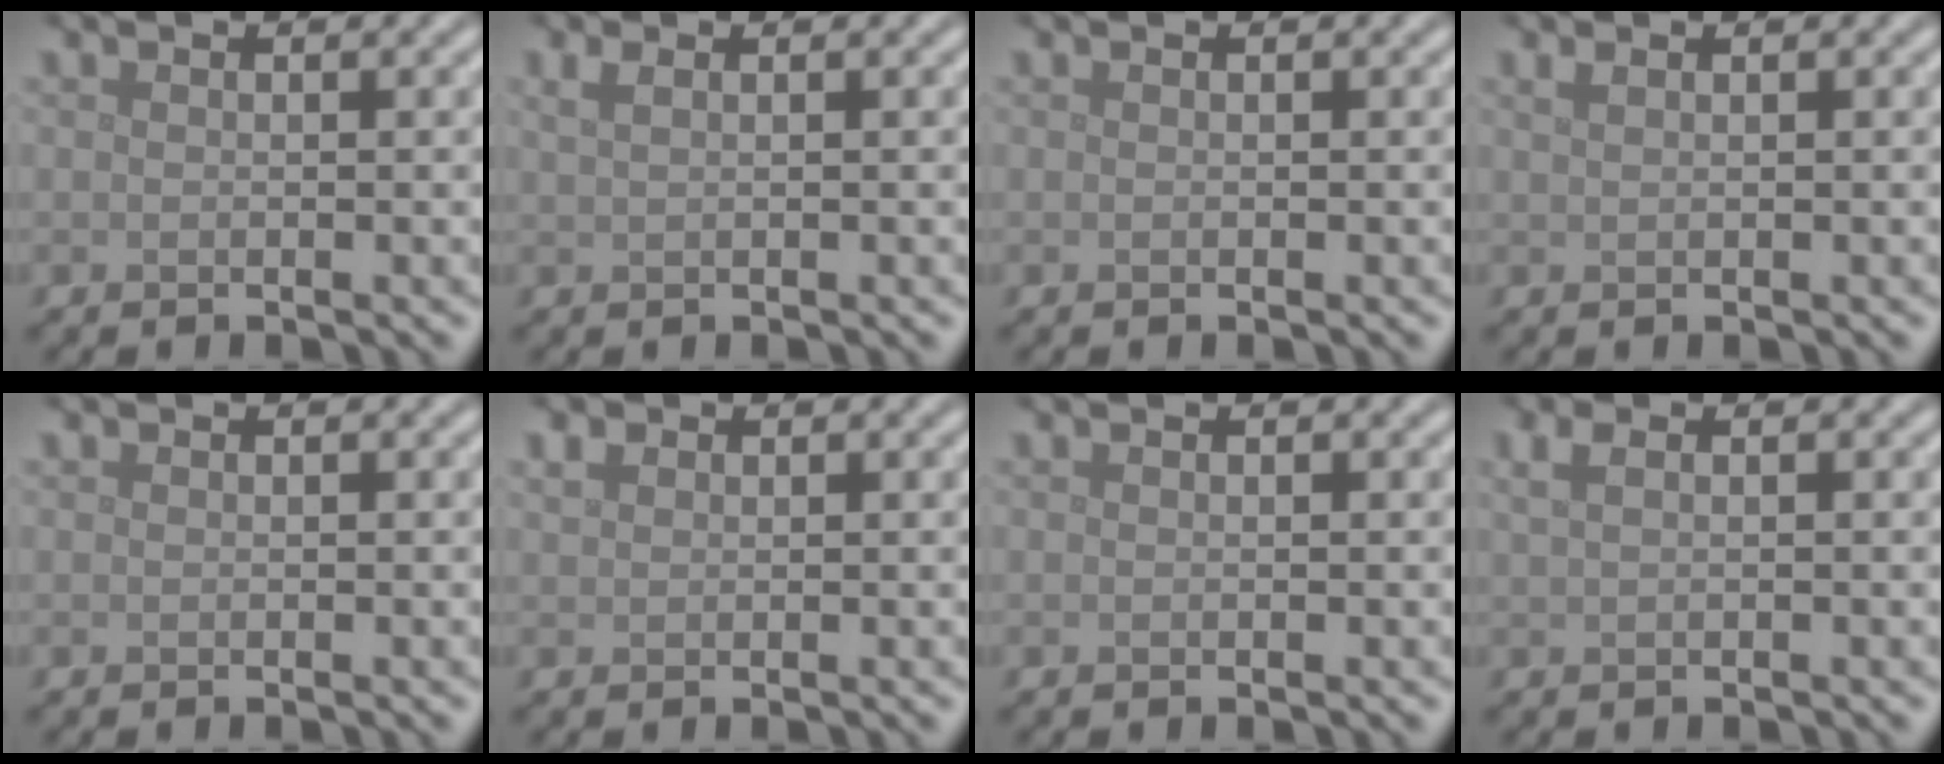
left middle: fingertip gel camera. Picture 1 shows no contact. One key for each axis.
{"total": 1.3, "fx": 0.8, "fy": 0.5, "fz": 0.9, "tx": -0.016, "ty": 0.004, "tz": 0.014}
{"total": 0.0}
{"total": 0.7, "fx": 0.5, "fy": 0.3, "fz": 0.4, "tx": -0.009, "ty": 0.004, "tz": 0.011}
{"total": 0.0}
{"total": 1.0, "fx": 0.6, "fy": 0.7, "fz": 0.3, "tx": -0.006, "ty": 0.005, "tz": 0.009}
{"total": 0.0}
{"total": 1.5, "fx": 0.7, "fy": 0.6, "fz": 1.1, "tx": -0.023, "ty": 0.009, "tz": 0.012}